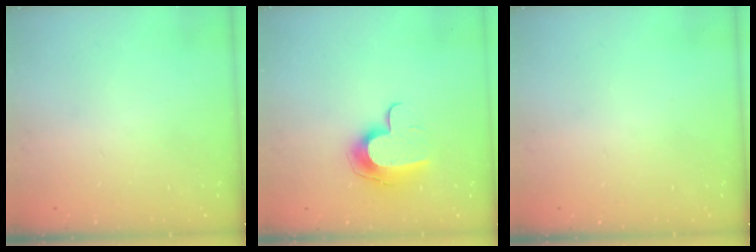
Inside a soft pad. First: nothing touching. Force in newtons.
{"total": 10.7, "press": 10.7, "slide": 0.5}
{"total": 0.0}